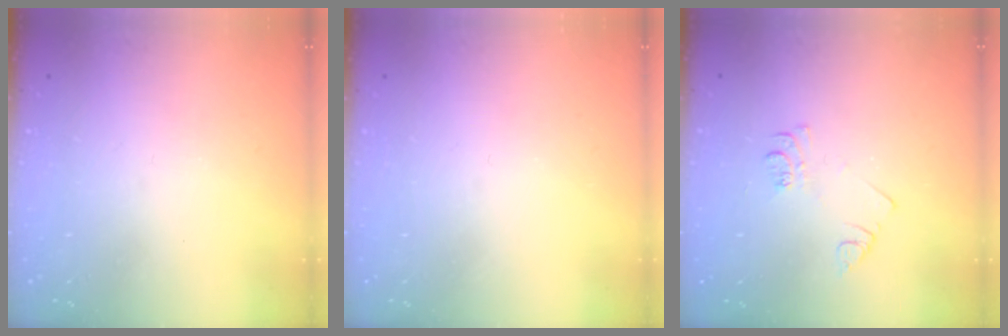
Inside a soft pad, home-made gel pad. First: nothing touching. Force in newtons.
{"total": 0.0}
{"total": 5.5, "press": 5.5, "slide": 0.5}